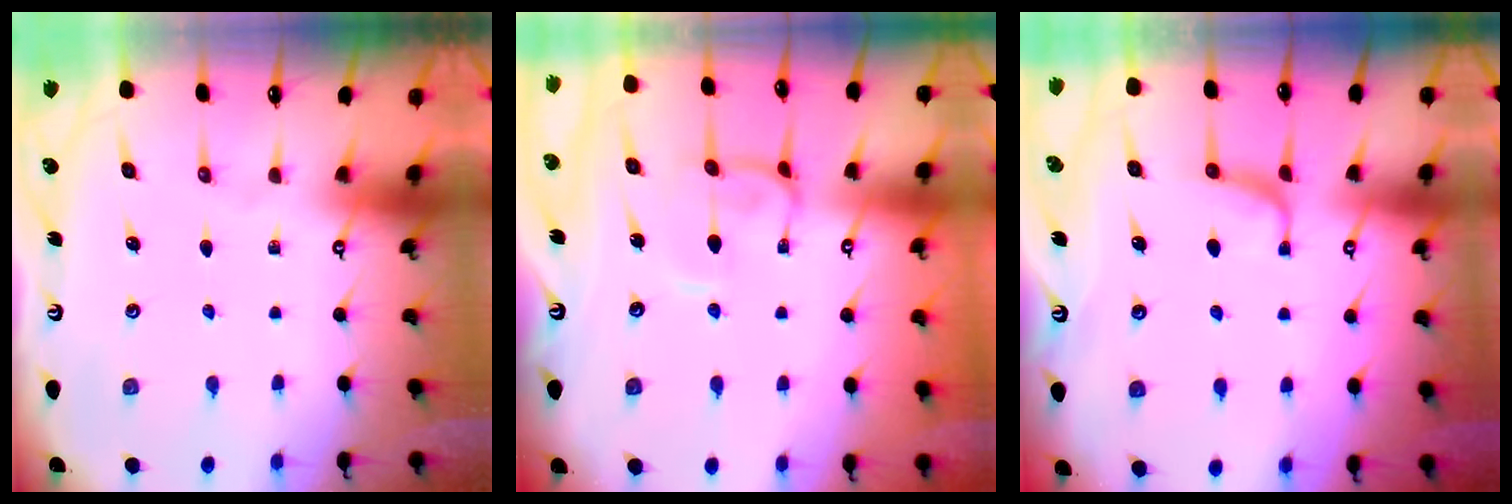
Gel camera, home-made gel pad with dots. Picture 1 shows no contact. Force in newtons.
{"total": 0.7, "press": 0.4, "slide": 0.5}
{"total": 0.7, "press": 0.3, "slide": 0.6}